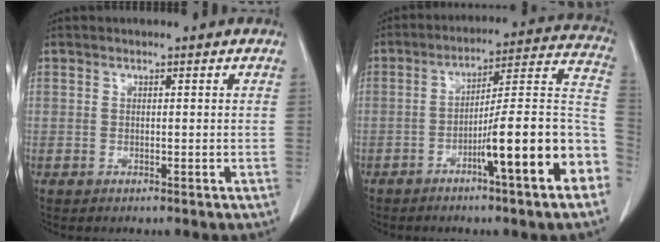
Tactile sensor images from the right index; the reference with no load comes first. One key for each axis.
{"total": 16.9, "fx": -6.9, "fy": 0.8, "fz": 15.4, "tx": -0.175, "ty": 0.025, "tz": -0.100}